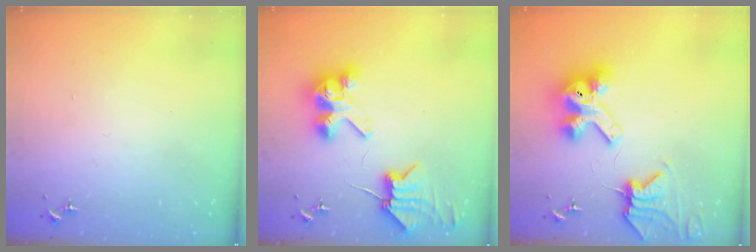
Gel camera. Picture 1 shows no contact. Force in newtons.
{"total": 9.3, "press": 9.2, "slide": 1.4}
{"total": 12.8, "press": 12.6, "slide": 1.9}